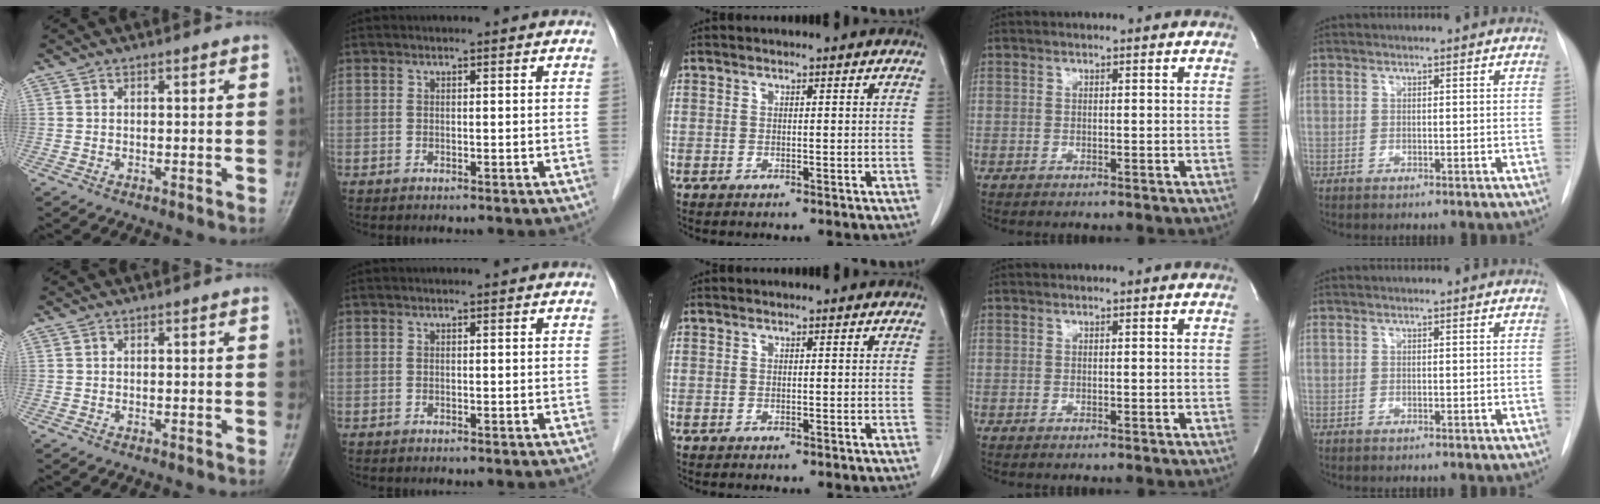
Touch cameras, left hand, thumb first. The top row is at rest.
{}